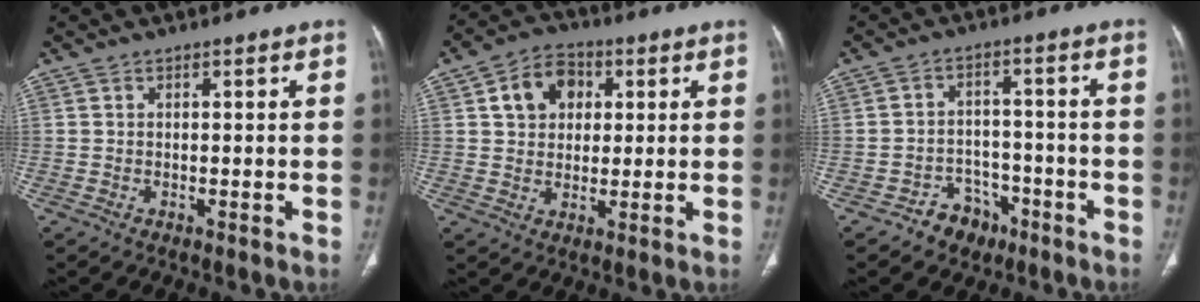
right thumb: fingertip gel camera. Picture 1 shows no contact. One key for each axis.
{"total": 9.2, "fx": 2.7, "fy": 7.1, "fz": 5.2, "tx": -0.055, "ty": 0.002, "tz": 0.041}
{"total": 6.2, "fx": -3.9, "fy": 4.7, "fz": 1.4, "tx": 0.006, "ty": 0.038, "tz": -0.056}